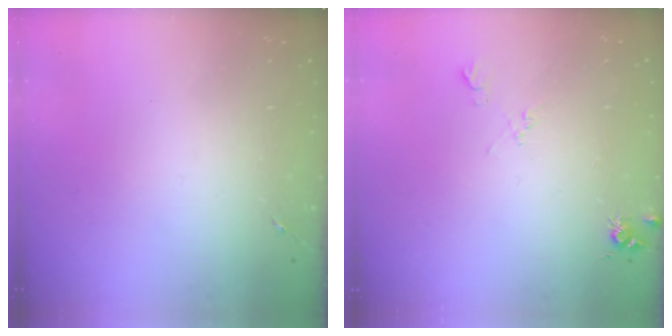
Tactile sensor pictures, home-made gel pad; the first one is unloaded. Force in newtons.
{"total": 8.2, "press": 8.2, "slide": 0.8}